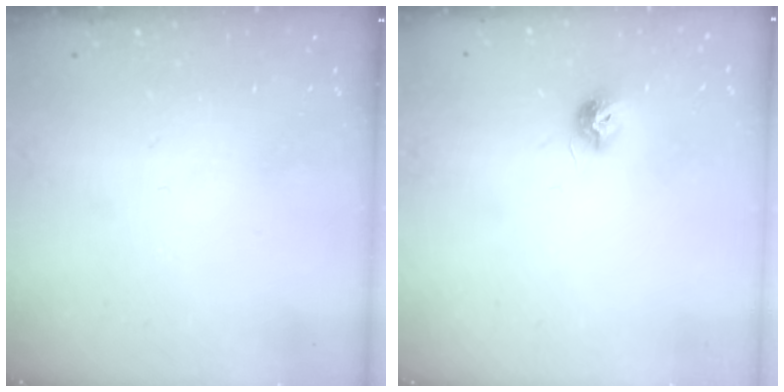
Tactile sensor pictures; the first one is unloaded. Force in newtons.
{"total": 7.9, "press": 7.9, "slide": 0.4}